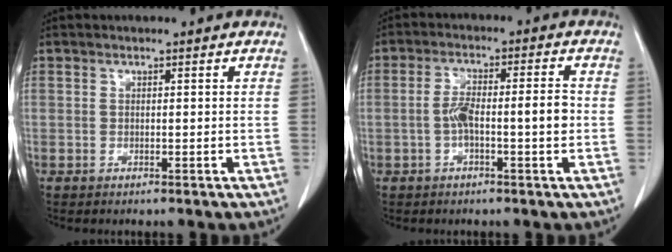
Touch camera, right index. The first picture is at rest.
{"total": 6.3, "force": [-1.0, 1.2, 6.1], "torque": [-0.111, 0.019, -0.016]}